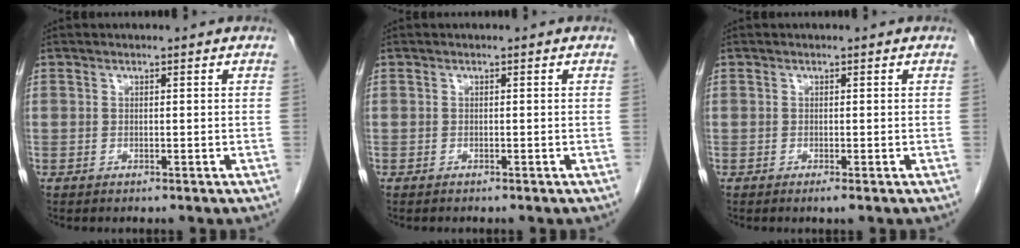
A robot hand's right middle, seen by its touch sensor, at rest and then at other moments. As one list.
[{"total": 0.0}, {"total": 0.7, "force": [-0.4, -0.1, 0.5], "torque": [-0.010, -0.002, -0.006]}]